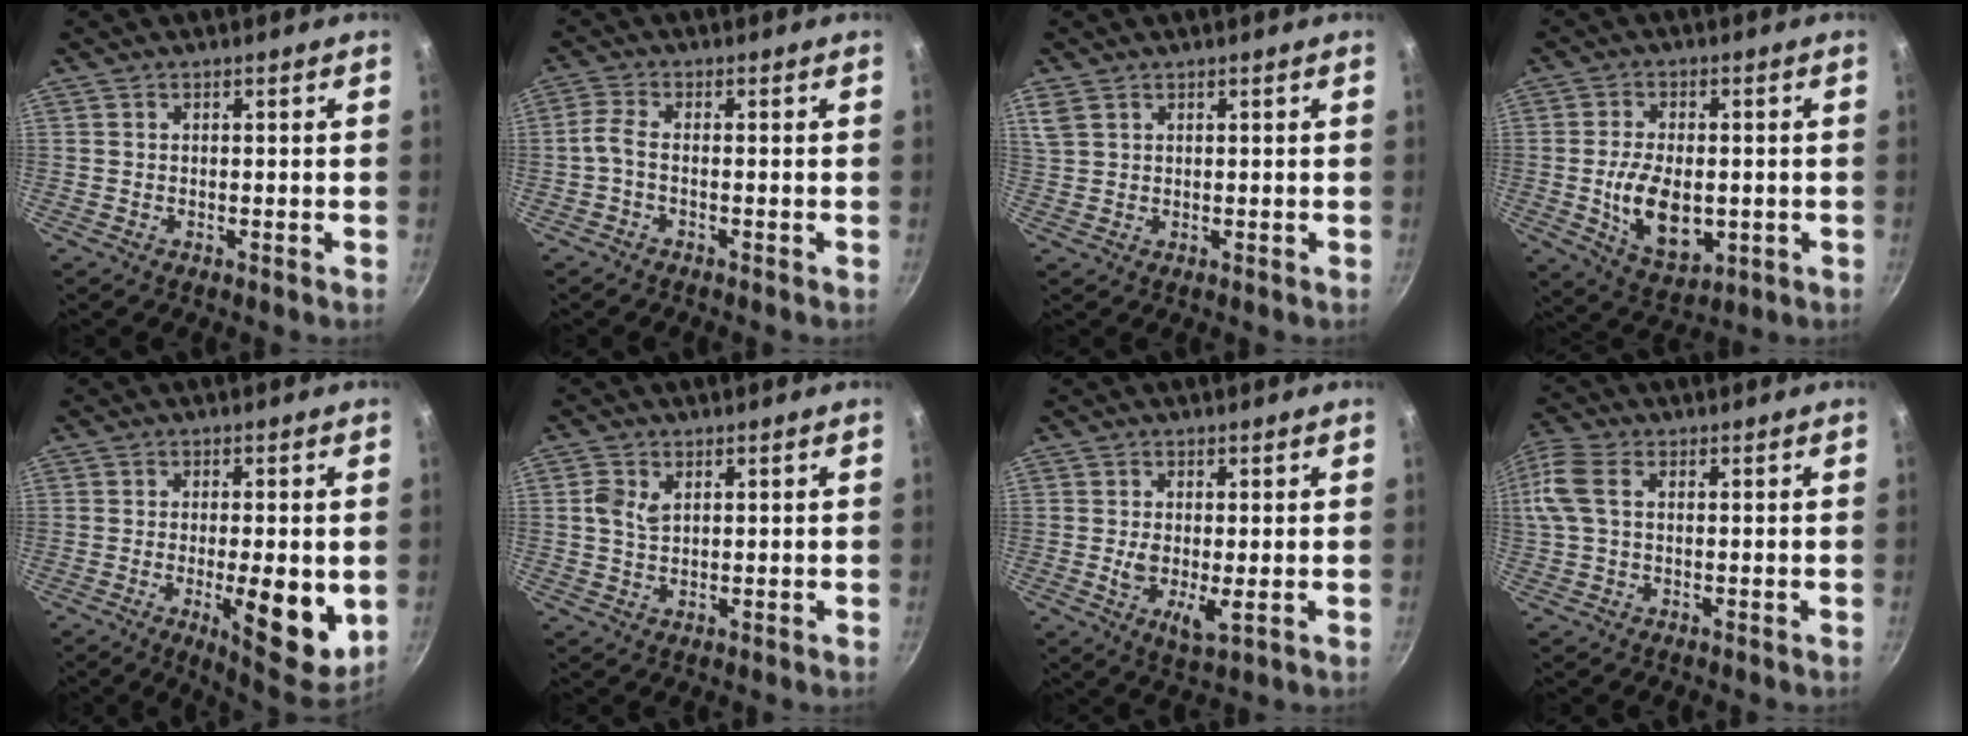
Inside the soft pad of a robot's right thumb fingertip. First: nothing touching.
{"total": 2.7, "force": [-1.2, 0.8, 2.3], "torque": [-0.071, 0.011, -0.032]}
{"total": 3.8, "force": [2.1, 2.5, 2.0], "torque": [-0.042, 0.001, 0.048]}
{"total": 11.8, "force": [-1.4, 7.1, 9.3], "torque": [-0.151, -0.007, -0.010]}
{"total": 12.1, "force": [-2.2, 3.8, 11.3], "torque": [-0.135, -0.010, -0.022]}
{"total": 3.4, "force": [1.1, 2.2, 2.4], "torque": [-0.045, -0.003, 0.020]}
{"total": 4.9, "force": [-0.3, 1.8, 4.5], "torque": [-0.083, -0.016, -0.004]}
{"total": 9.1, "force": [1.8, 5.4, 7.1], "torque": [-0.160, 0.020, 0.026]}